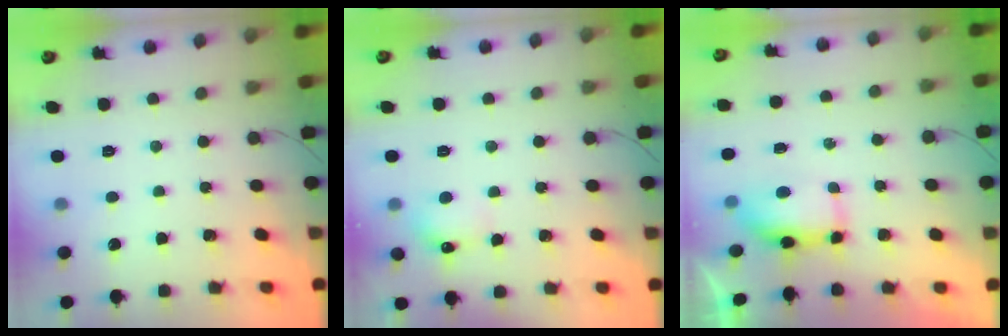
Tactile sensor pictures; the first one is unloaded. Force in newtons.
{"total": 6.7, "press": 6.5, "slide": 1.6}
{"total": 6.8, "press": 6.8, "slide": 0.8}